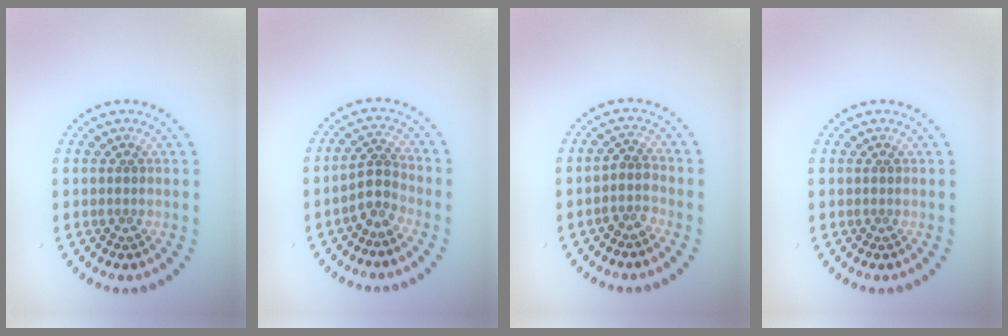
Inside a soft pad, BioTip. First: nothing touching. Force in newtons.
{"total": 2.4, "press": 1.8, "slide": 1.6}
{"total": 1.7, "press": 1.4, "slide": 1.0}
{"total": 0.0}